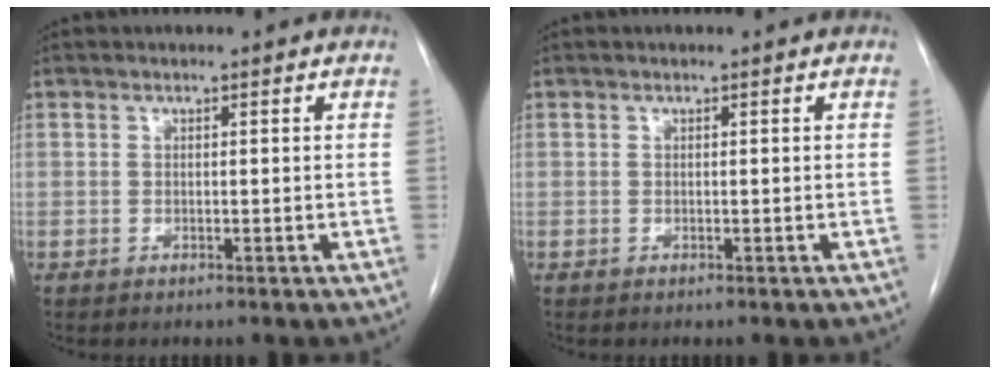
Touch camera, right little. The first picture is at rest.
{"total": 0.0}